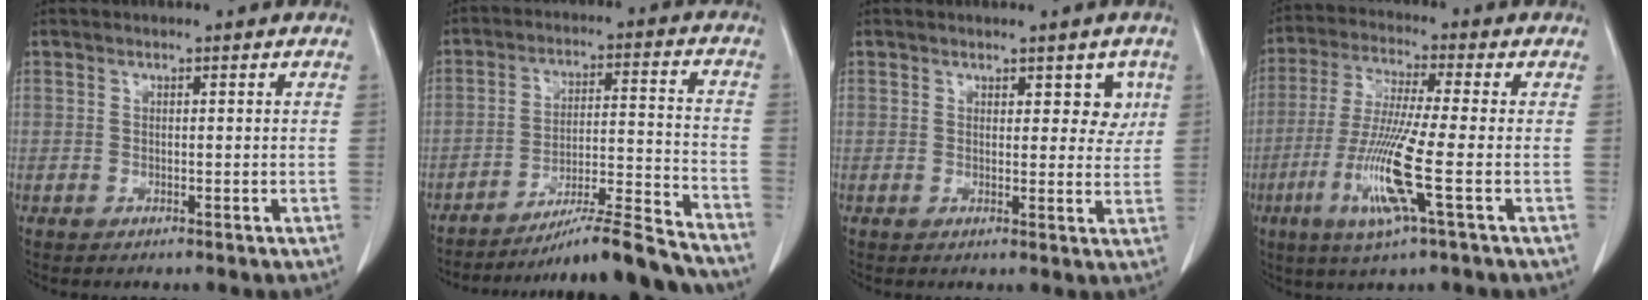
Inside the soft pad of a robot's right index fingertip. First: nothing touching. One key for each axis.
{"total": 17.1, "fx": -15.9, "fy": -0.7, "fz": 6.2, "tx": -0.093, "ty": 0.005, "tz": -0.245}
{"total": 3.8, "fx": 1.8, "fy": 2.1, "fz": 2.6, "tx": -0.014, "ty": -0.001, "tz": 0.021}
{"total": 11.6, "fx": -3.6, "fy": -0.3, "fz": 11.0, "tx": -0.229, "ty": -0.023, "tz": -0.077}